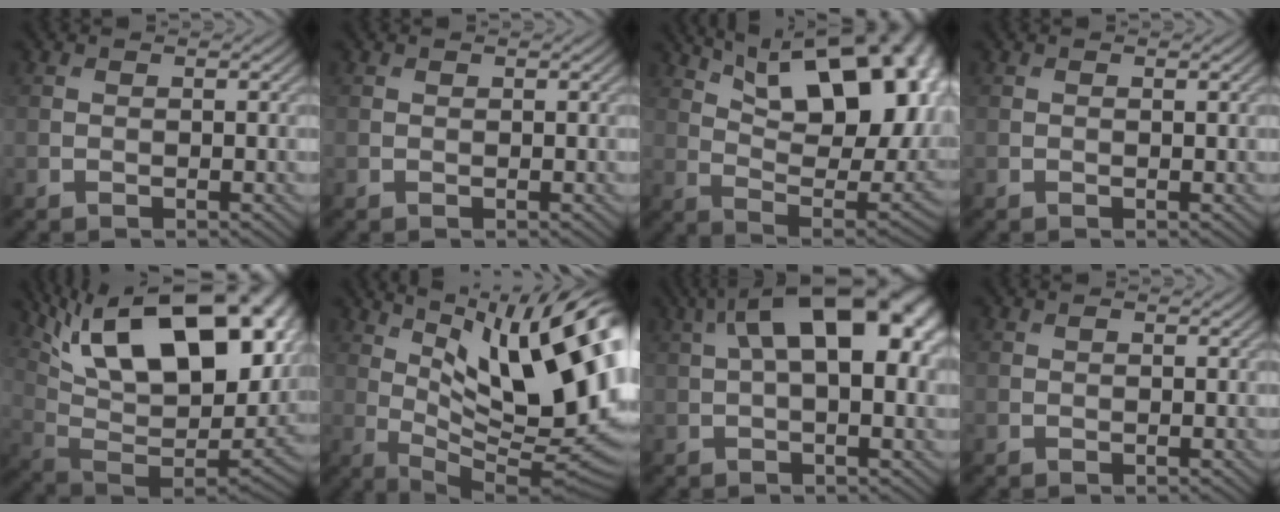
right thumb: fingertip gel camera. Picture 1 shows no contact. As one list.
[{"total": 0.0}, {"total": 22.2, "force": [10.3, 10.5, 16.6], "torque": [-0.233, 0.043, 0.171]}, {"total": 0.0}, {"total": 23.2, "force": [10.0, 11.1, 17.7], "torque": [-0.284, 0.045, 0.190]}, {"total": 19.4, "force": [6.2, 6.9, 17.1], "torque": [-0.243, 0.025, 0.104]}, {"total": 14.6, "force": [3.6, 6.6, 12.5], "torque": [-0.185, 0.026, 0.048]}, {"total": 0.0}]